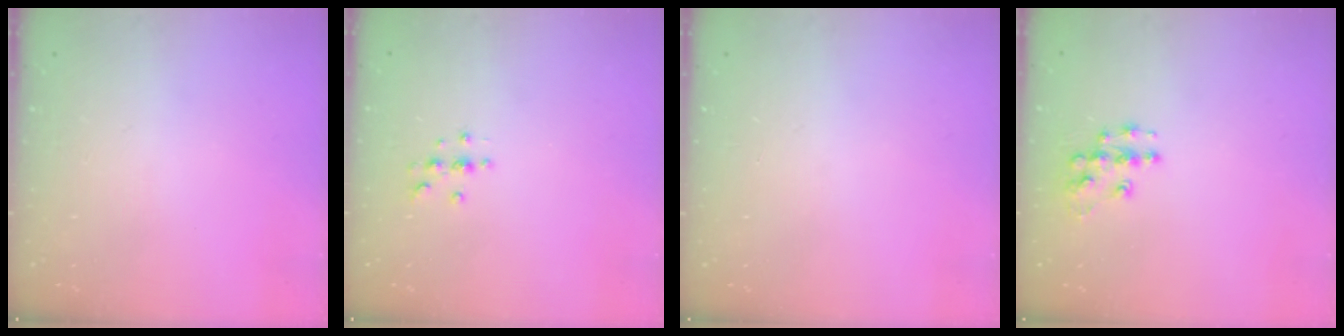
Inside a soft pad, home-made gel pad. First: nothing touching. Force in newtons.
{"total": 3.0, "press": 3.0, "slide": 0.4}
{"total": 0.0}
{"total": 9.2, "press": 9.2, "slide": 0.5}